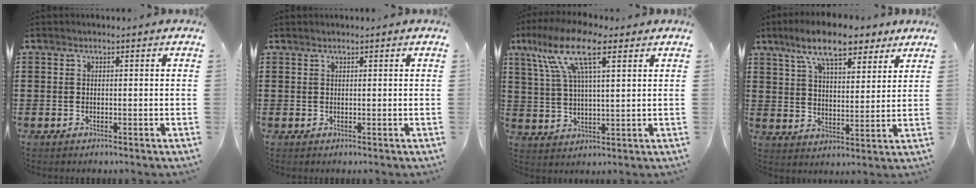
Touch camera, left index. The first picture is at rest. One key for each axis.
{"total": 0.0}
{"total": 11.7, "fx": 6.6, "fy": 3.5, "fz": 9.0, "tx": -0.189, "ty": 0.001, "tz": 0.119}
{"total": 10.4, "fx": 7.7, "fy": 3.1, "fz": 6.2, "tx": -0.132, "ty": -0.008, "tz": 0.139}